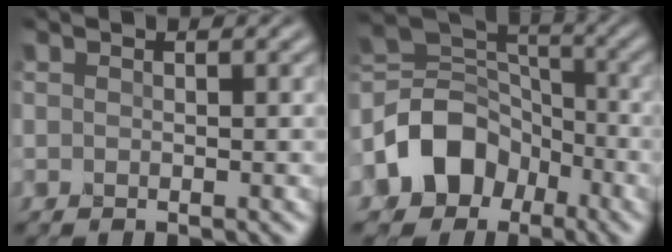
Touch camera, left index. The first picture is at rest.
{"total": 7.6, "force": [-3.5, 5.6, 3.8], "torque": [-0.062, 0.013, -0.072]}